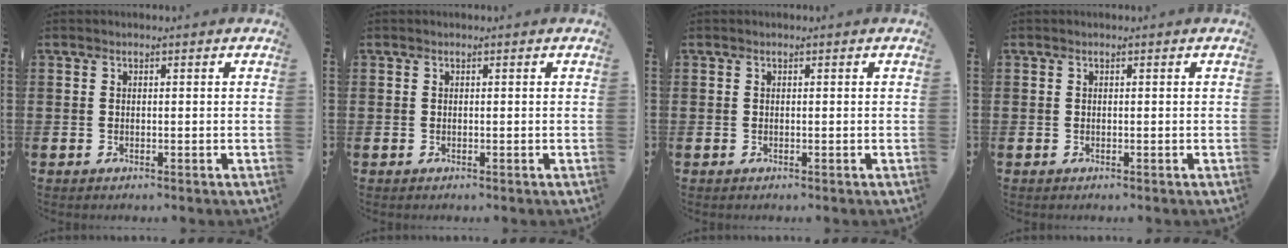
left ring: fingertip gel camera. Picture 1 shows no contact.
{"total": 0.0}
{"total": 0.0}
{"total": 0.0}